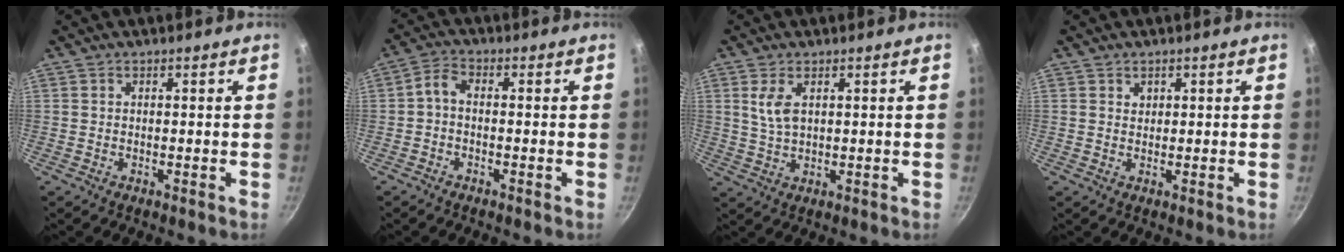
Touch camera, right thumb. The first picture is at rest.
{"total": 3.1, "force": [-0.9, 1.7, 2.4], "torque": [-0.057, 0.018, -0.027]}
{"total": 4.6, "force": [1.6, 2.4, 3.6], "torque": [-0.067, -0.009, 0.033]}
{"total": 1.2, "force": [0.6, 1.0, 0.3], "torque": [0.003, 0.000, 0.009]}